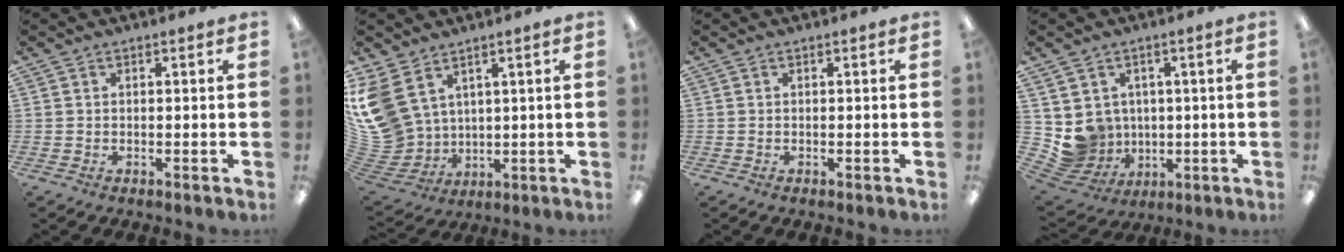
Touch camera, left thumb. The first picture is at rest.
{"total": 14.0, "force": [6.4, 10.2, 7.1], "torque": [-0.200, -0.035, 0.131]}
{"total": 0.0}
{"total": 7.3, "force": [1.3, 7.1, 0.7], "torque": [-0.050, -0.021, 0.039]}